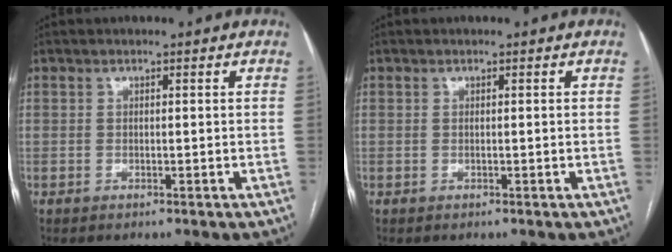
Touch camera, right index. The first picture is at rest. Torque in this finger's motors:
{"motor_torque": [0.09, 0.03, 0.03, 0.01]}